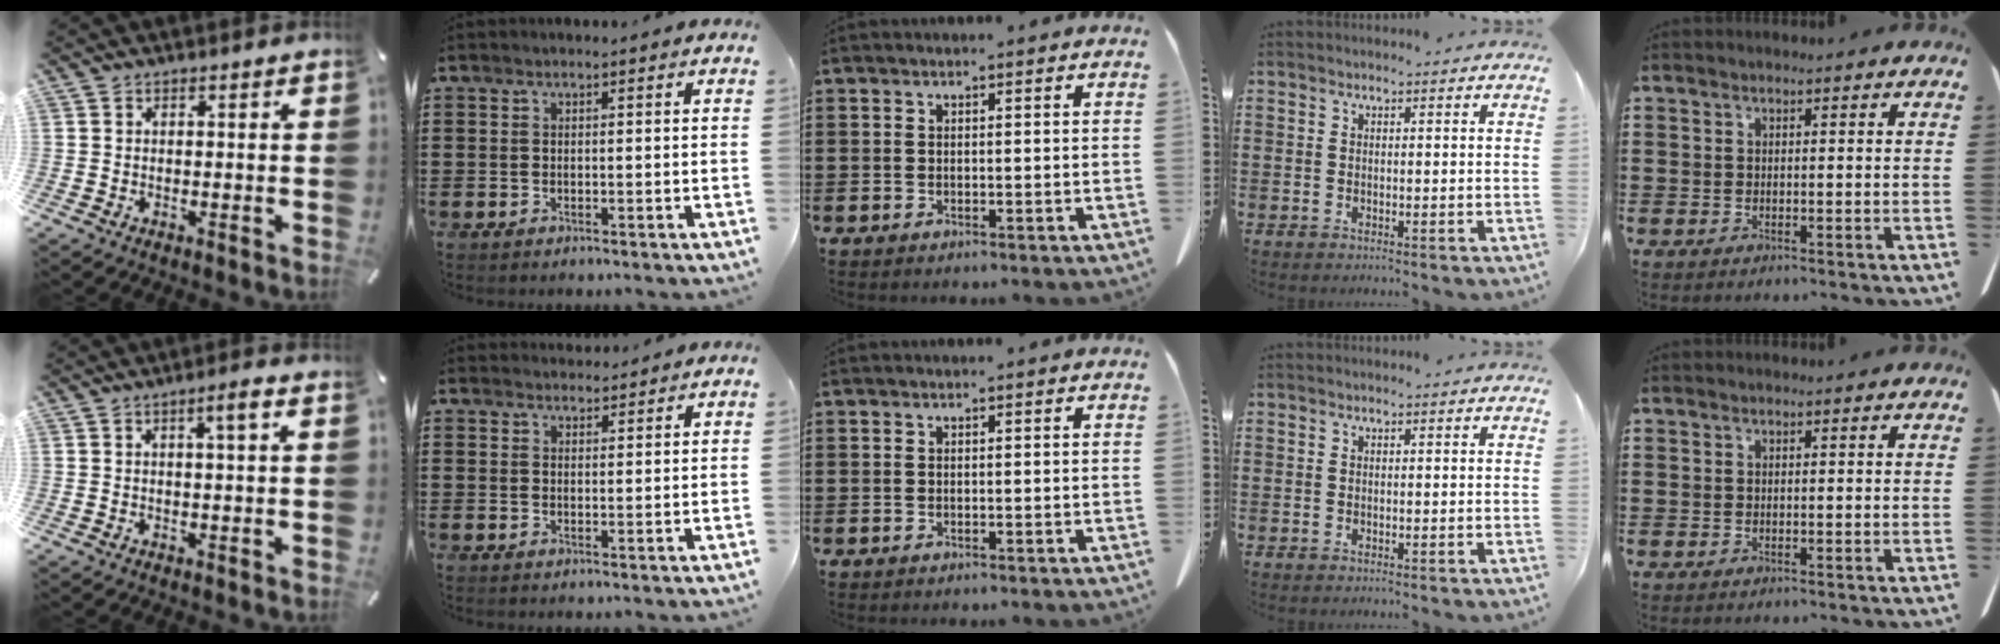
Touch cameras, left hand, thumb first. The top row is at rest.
{"thumb": {"total": 3.2, "force": [0.6, 0.1, 3.1], "torque": [-0.053, -0.002, 0.007]}, "index": {"total": 1.9, "force": [1.9, 0.5, -0.1], "torque": [-0.002, 0.000, 0.037]}}